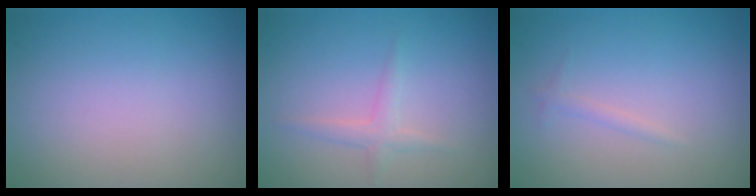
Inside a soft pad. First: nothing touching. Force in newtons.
{"total": 1.3, "press": 1.3, "slide": 0.0}
{"total": 0.6, "press": 0.6, "slide": 0.1}